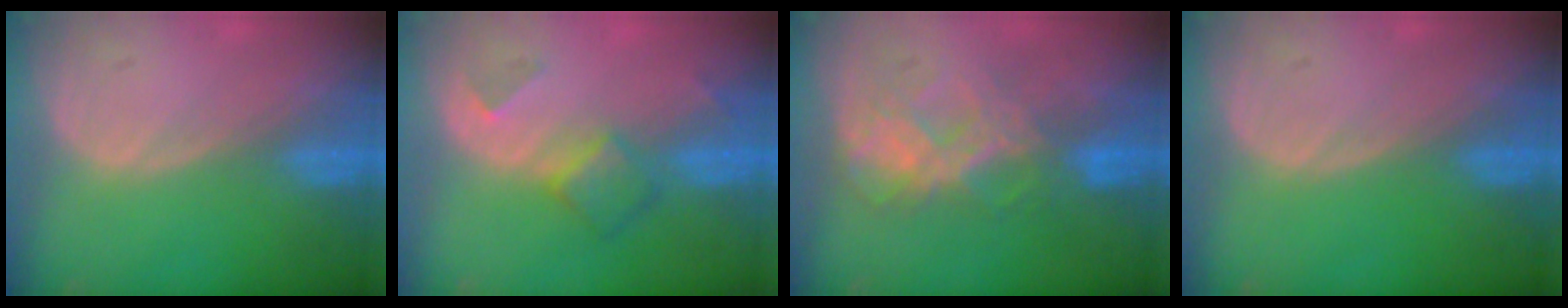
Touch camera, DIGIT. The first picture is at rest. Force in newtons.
{"total": 4.9, "press": 4.3, "slide": 2.3}
{"total": 7.1, "press": 6.9, "slide": 1.7}
{"total": 0.0}